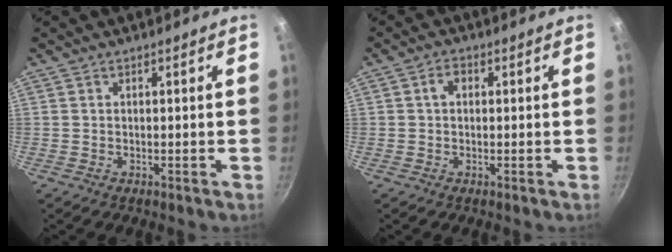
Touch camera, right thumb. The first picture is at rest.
{"total": 2.4, "force": [0.3, 1.7, 1.6], "torque": [-0.022, 0.007, 0.002]}